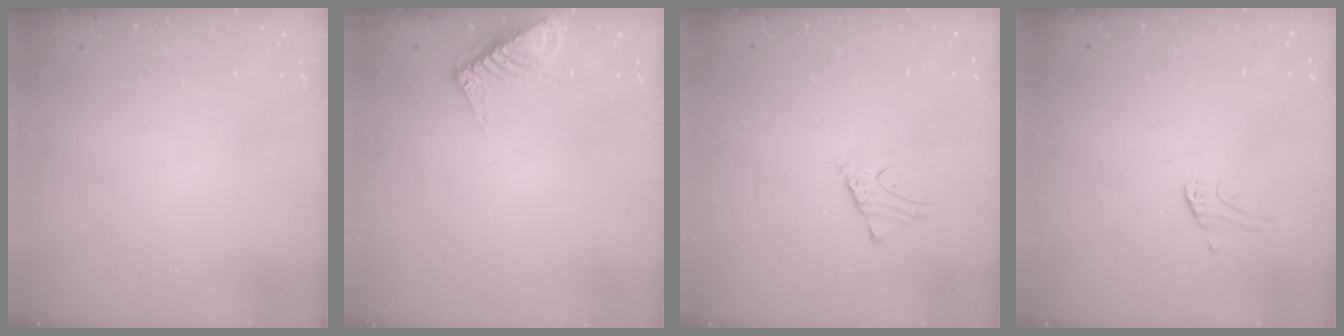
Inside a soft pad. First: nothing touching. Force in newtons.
{"total": 7.9, "press": 7.9, "slide": 0.6}
{"total": 2.5, "press": 2.5, "slide": 0.1}
{"total": 2.4, "press": 2.4, "slide": 0.1}